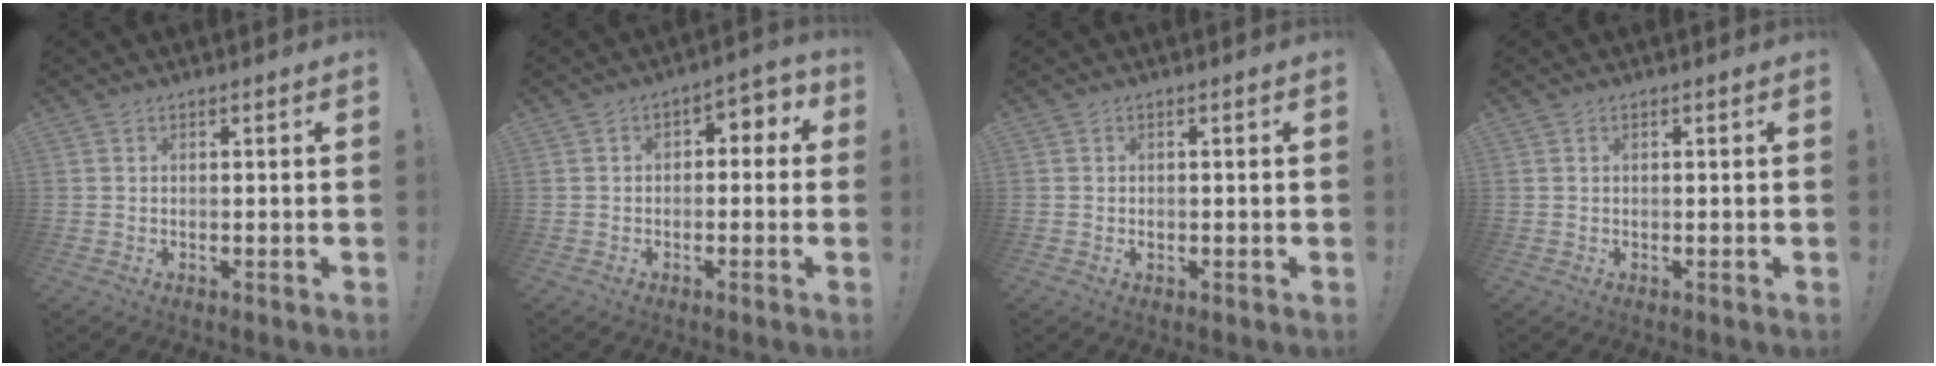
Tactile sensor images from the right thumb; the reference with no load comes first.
{"total": 3.7, "force": [-1.5, 2.7, 2.0], "torque": [-0.009, 0.009, -0.034]}
{"total": 0.7, "force": [-0.3, 0.6, 0.1], "torque": [0.000, 0.002, -0.005]}
{"total": 0.0}